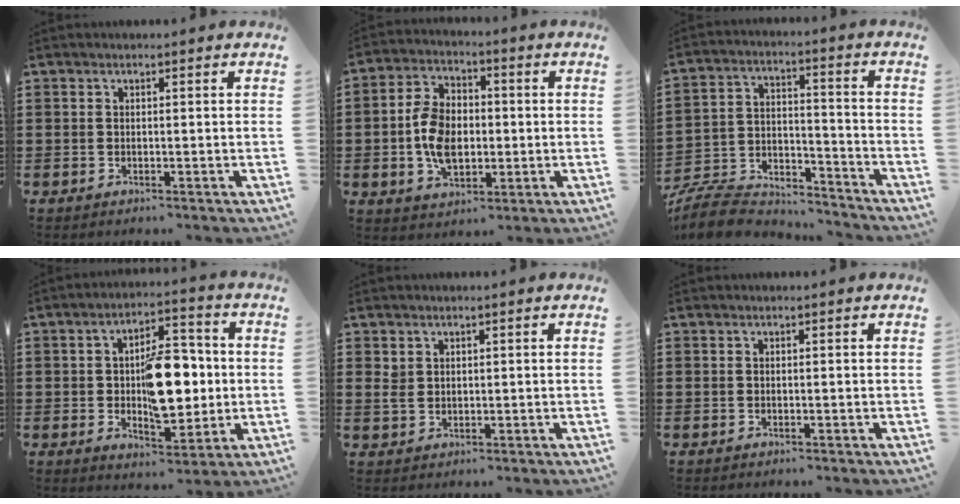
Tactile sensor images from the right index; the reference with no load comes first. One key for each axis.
{"total": 8.5, "fx": -1.0, "fy": 5.8, "fz": 6.1, "tx": -0.143, "ty": 0.010, "tz": -0.021}
{"total": 8.5, "fx": -8.0, "fy": 2.1, "fz": 1.7, "tx": -0.047, "ty": 0.017, "tz": -0.162}
{"total": 11.1, "fx": -0.1, "fy": 5.7, "fz": 9.5, "tx": -0.139, "ty": 0.007, "tz": -0.004}
{"total": 1.9, "fx": 1.0, "fy": 1.5, "fz": 0.7, "tx": -0.019, "ty": 0.005, "tz": 0.020}
{"total": 0.0}